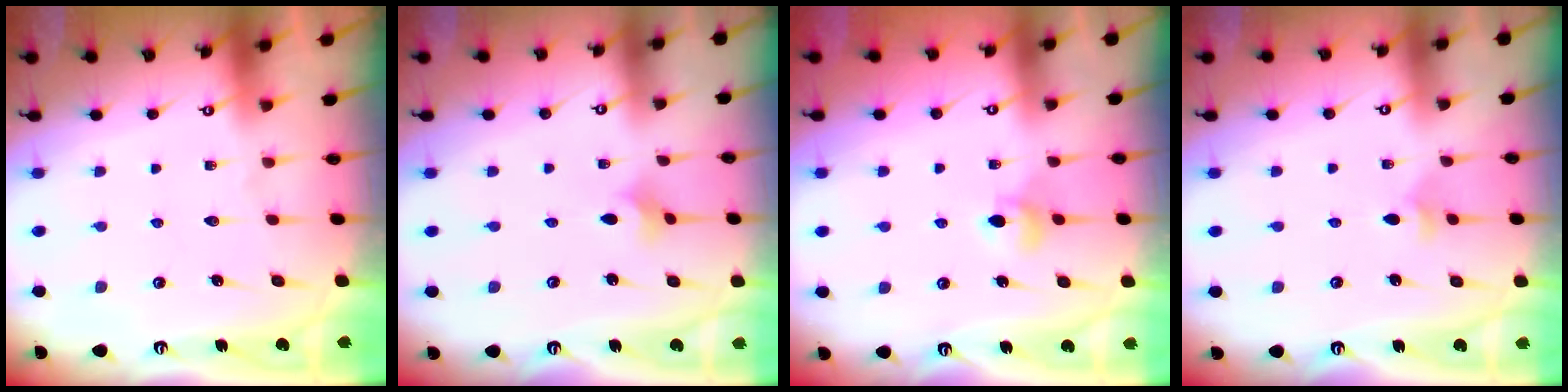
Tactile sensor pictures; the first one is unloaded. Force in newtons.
{"total": 2.3, "press": 2.2, "slide": 0.5}
{"total": 5.0, "press": 4.9, "slide": 0.8}
{"total": 2.9, "press": 2.8, "slide": 0.9}